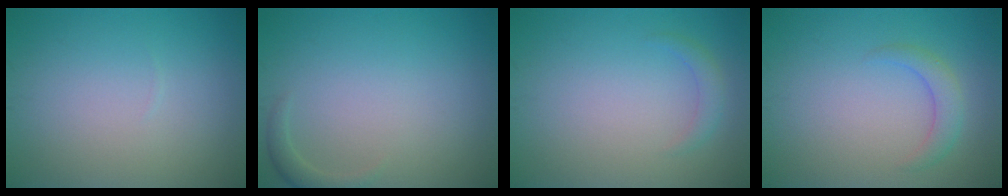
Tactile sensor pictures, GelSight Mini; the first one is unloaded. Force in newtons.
{"total": 1.2, "press": 1.2, "slide": 0.2}
{"total": 1.3, "press": 1.3, "slide": 0.1}
{"total": 2.0, "press": 2.0, "slide": 0.1}